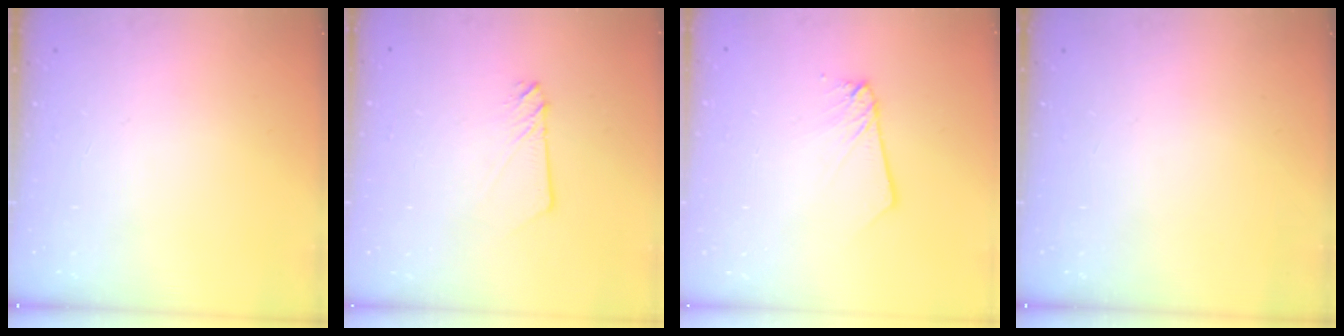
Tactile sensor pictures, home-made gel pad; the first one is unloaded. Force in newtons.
{"total": 3.3, "press": 3.2, "slide": 0.5}
{"total": 2.5, "press": 2.5, "slide": 0.1}
{"total": 0.0}